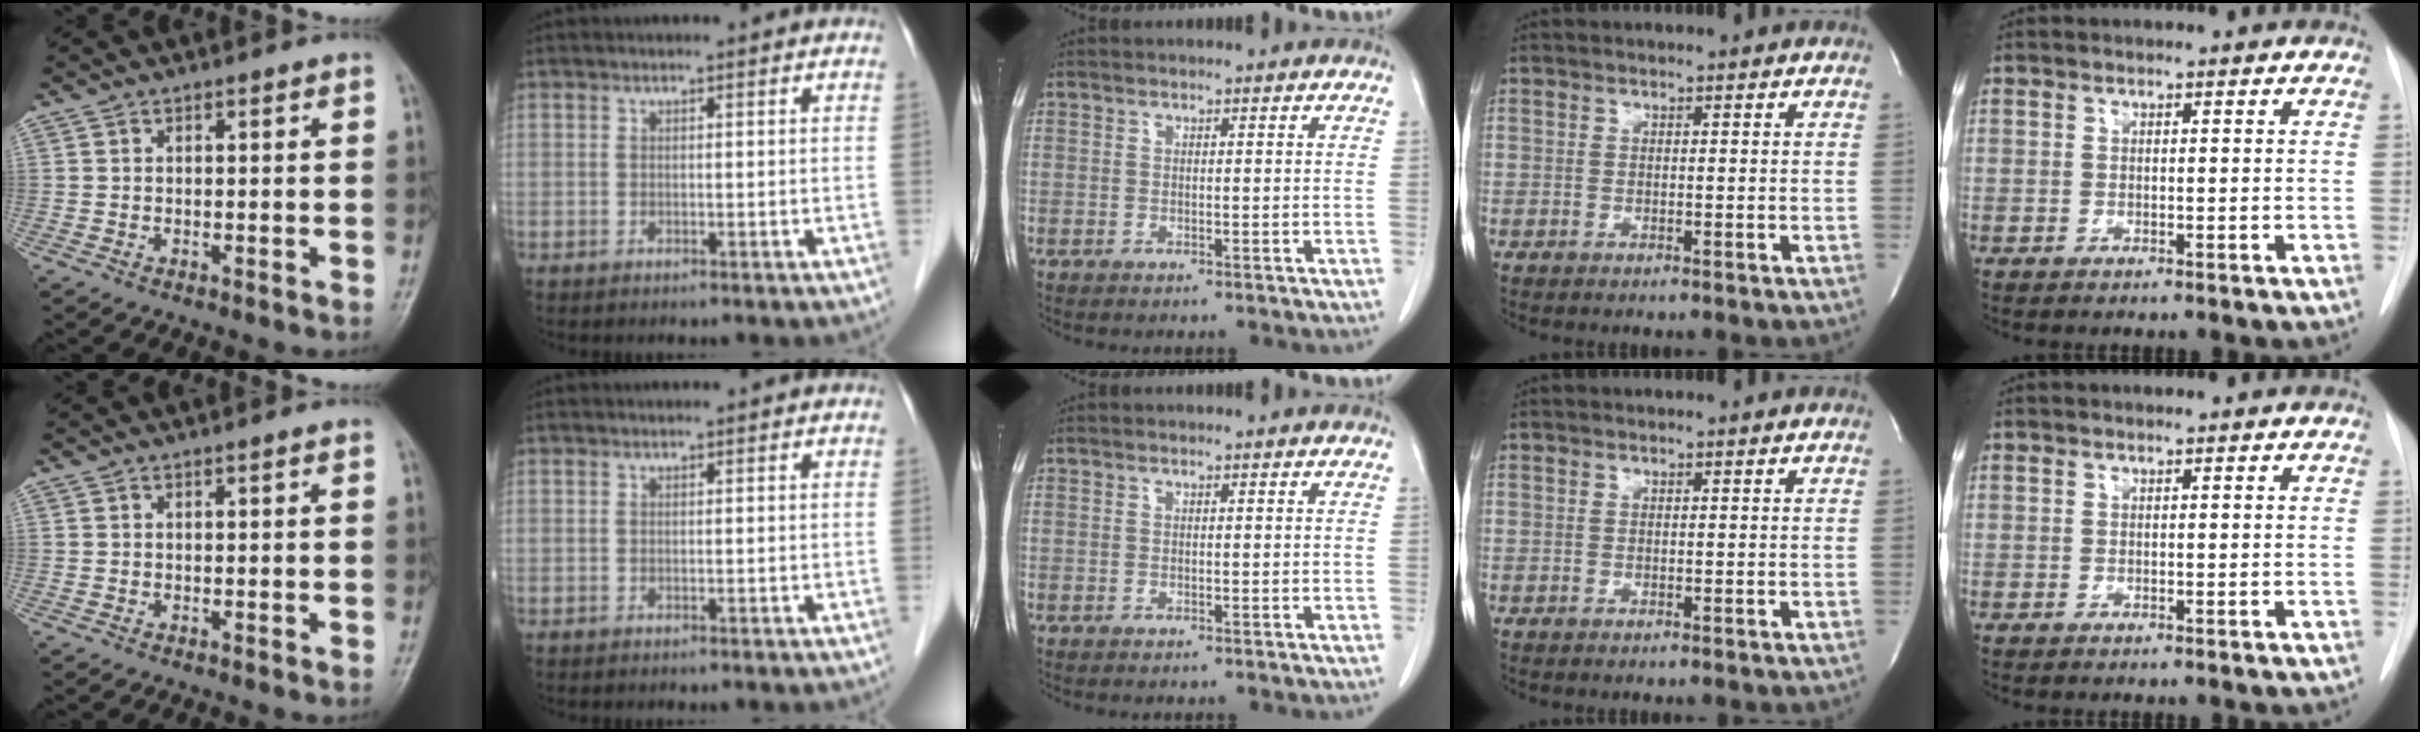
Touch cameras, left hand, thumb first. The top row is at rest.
{}